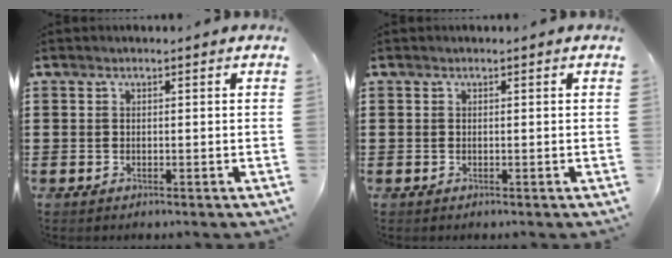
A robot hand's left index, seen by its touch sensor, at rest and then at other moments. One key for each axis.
{"total": 0.0}